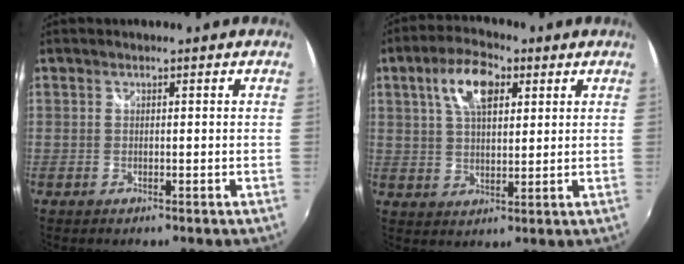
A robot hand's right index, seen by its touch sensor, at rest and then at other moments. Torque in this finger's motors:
{"motor_torque": [0.26, 0.22, 0.45, 0.12]}